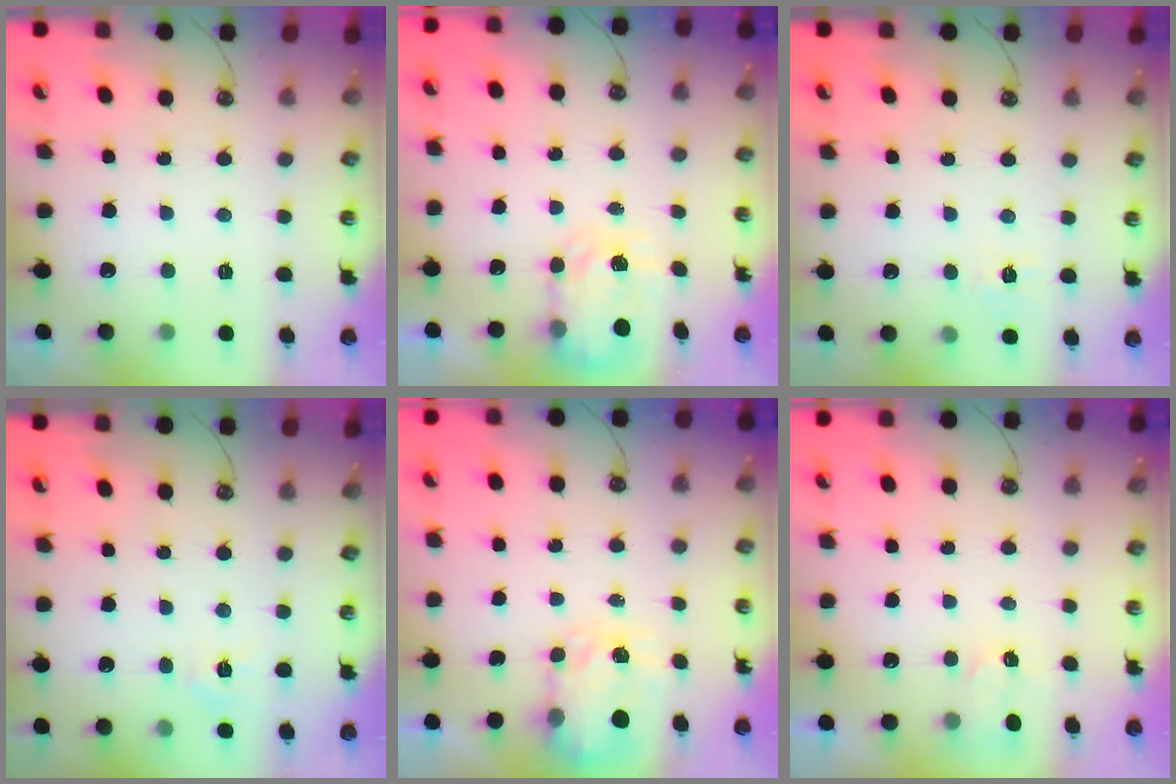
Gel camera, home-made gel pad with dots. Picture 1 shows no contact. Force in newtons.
{"total": 5.0, "press": 5.0, "slide": 0.3}
{"total": 6.5, "press": 6.4, "slide": 0.6}
{"total": 4.6, "press": 4.6, "slide": 0.6}
{"total": 3.8, "press": 3.8, "slide": 0.6}
{"total": 2.6, "press": 2.5, "slide": 0.4}